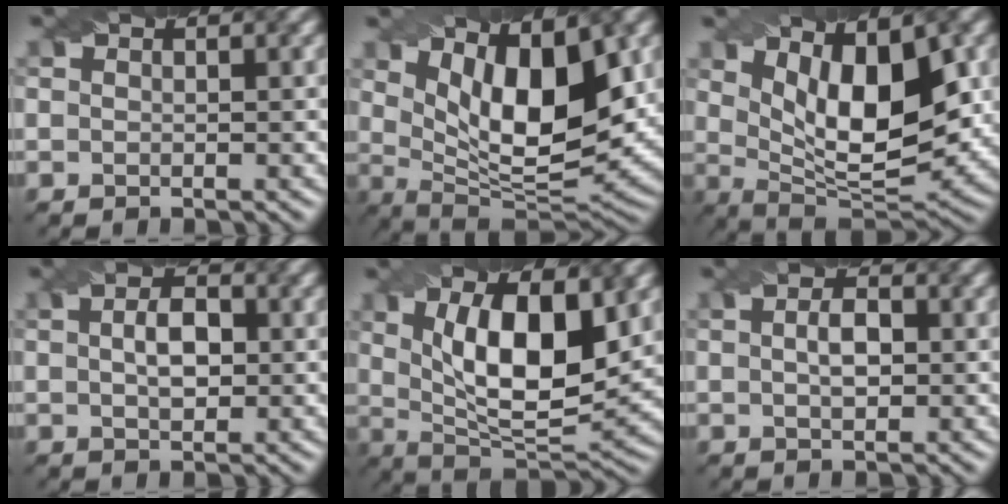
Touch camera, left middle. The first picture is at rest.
{"total": 10.9, "force": [3.3, 4.5, 9.4], "torque": [-0.142, -0.011, 0.058]}
{"total": 9.9, "force": [2.4, 4.2, 8.7], "torque": [-0.129, -0.009, 0.041]}
{"total": 3.0, "force": [0.1, 1.6, 2.5], "torque": [-0.052, 0.005, 0.003]}
{"total": 10.9, "force": [2.4, 4.2, 9.8], "torque": [-0.157, -0.005, 0.043]}
{"total": 2.2, "force": [0.0, 1.1, 1.9], "torque": [-0.040, 0.005, 0.000]}